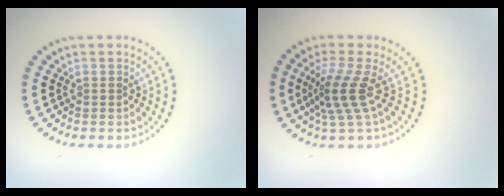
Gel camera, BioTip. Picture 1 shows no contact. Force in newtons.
{"total": 3.4, "press": 2.4, "slide": 2.5}